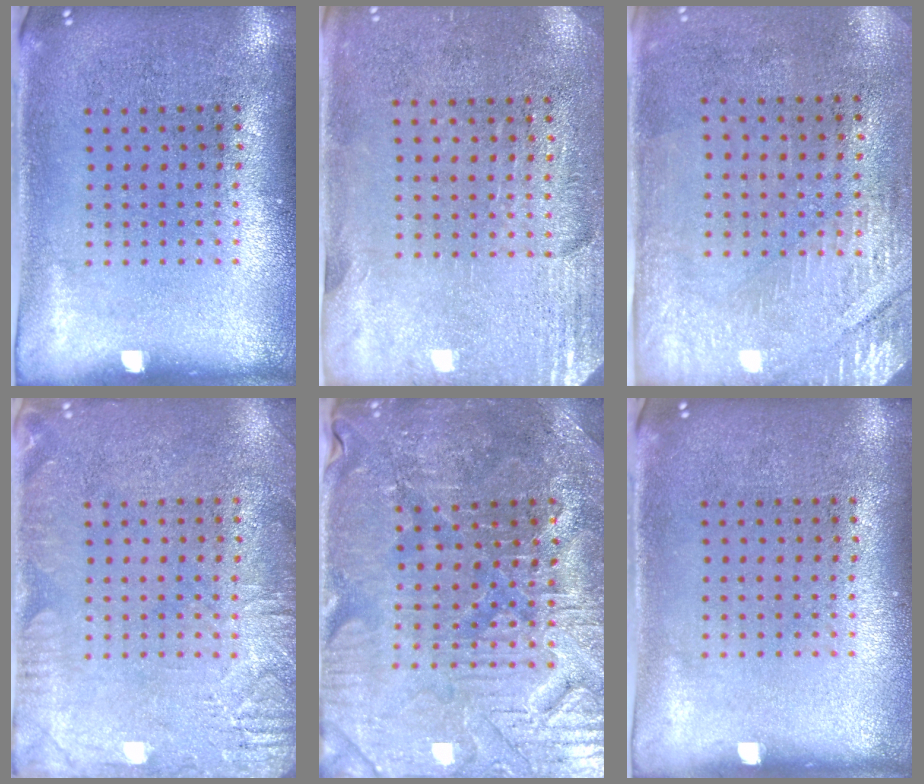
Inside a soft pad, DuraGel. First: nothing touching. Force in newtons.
{"total": 2.7, "press": 2.4, "slide": 1.4}
{"total": 2.8, "press": 2.4, "slide": 1.4}
{"total": 2.8, "press": 2.7, "slide": 0.4}
{"total": 3.6, "press": 3.5, "slide": 0.5}
{"total": 0.0}